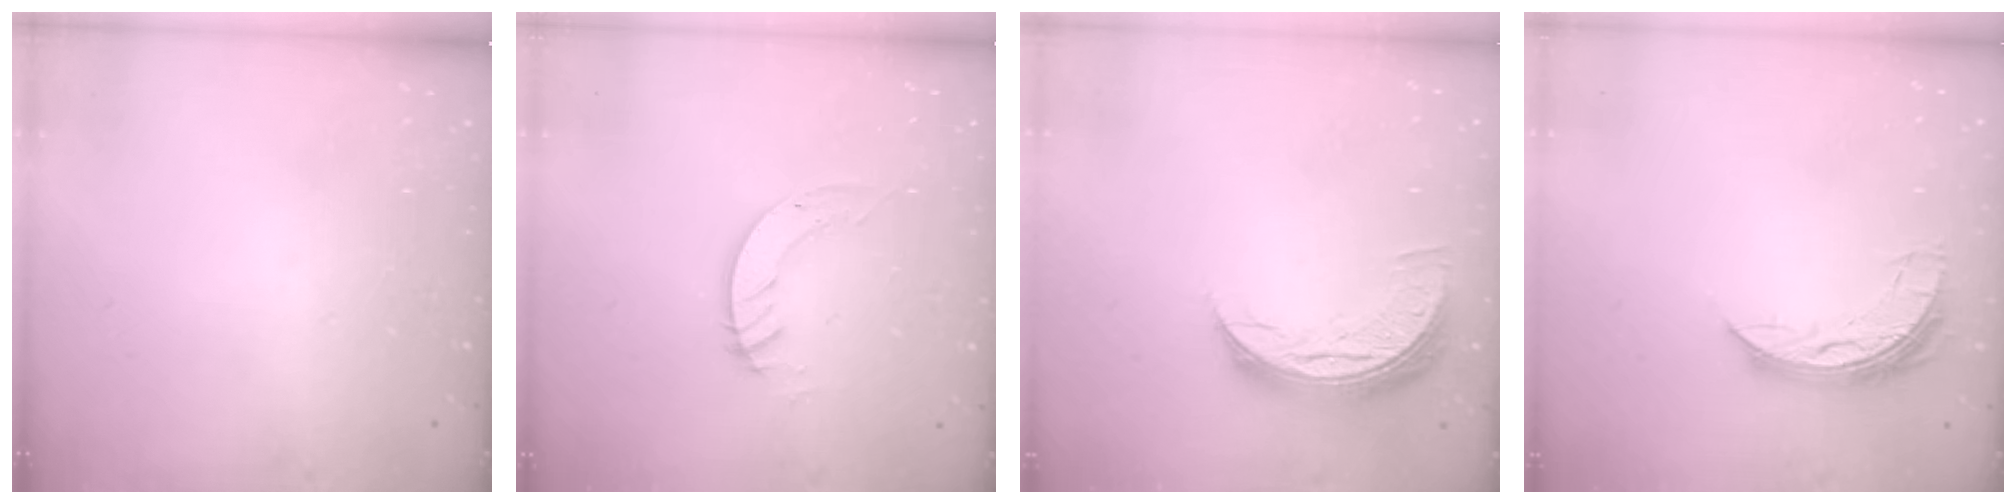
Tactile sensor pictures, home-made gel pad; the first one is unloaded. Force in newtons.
{"total": 3.8, "press": 3.8, "slide": 0.5}
{"total": 8.3, "press": 8.3, "slide": 0.7}
{"total": 7.2, "press": 7.2, "slide": 0.3}